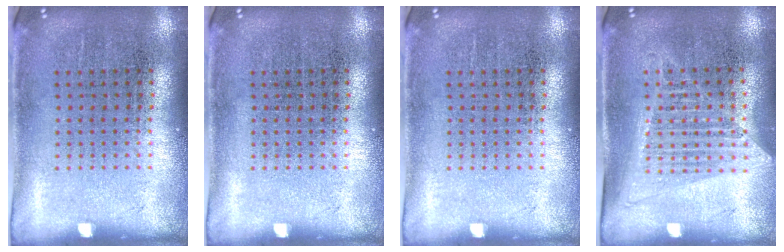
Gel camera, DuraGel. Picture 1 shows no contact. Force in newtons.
{"total": 0.0}
{"total": 0.0}
{"total": 1.3, "press": 1.2, "slide": 0.5}